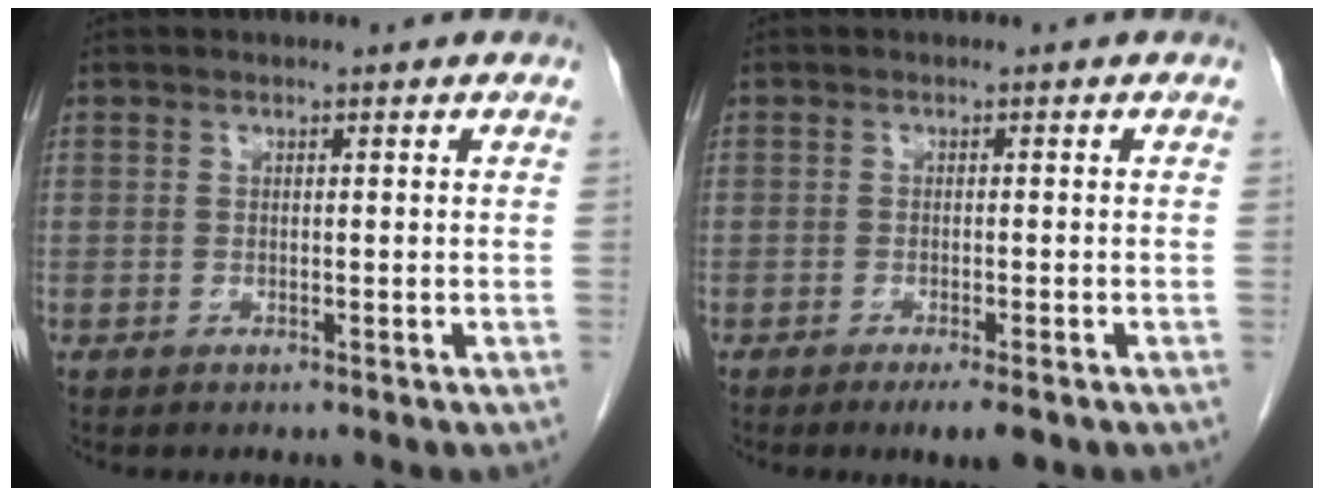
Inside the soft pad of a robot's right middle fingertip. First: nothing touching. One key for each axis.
{"total": 3.4, "fx": -2.3, "fy": 0.4, "fz": 2.5, "tx": -0.031, "ty": -0.008, "tz": -0.032}